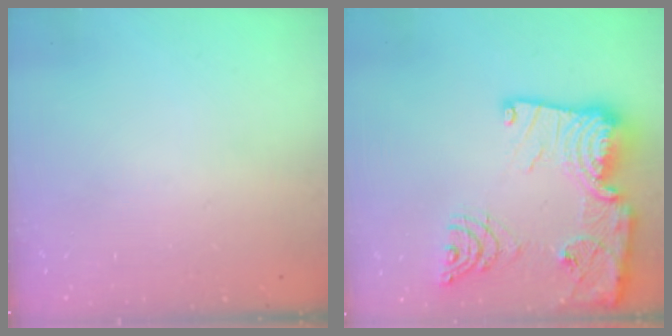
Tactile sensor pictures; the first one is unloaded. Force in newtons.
{"total": 25.2, "press": 25.1, "slide": 2.6}